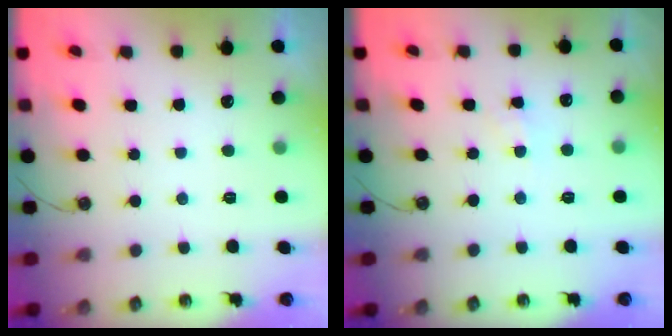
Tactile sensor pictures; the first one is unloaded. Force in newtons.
{"total": 2.7, "press": 2.7, "slide": 0.4}